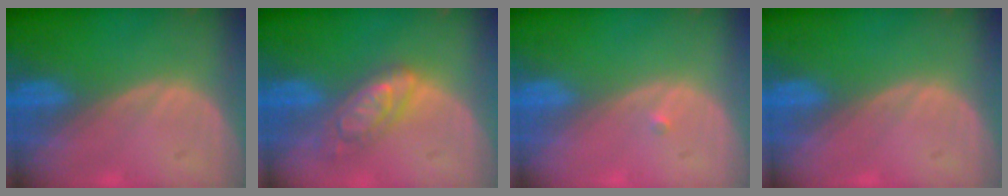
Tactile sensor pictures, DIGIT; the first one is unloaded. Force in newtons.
{"total": 6.2, "press": 5.5, "slide": 2.8}
{"total": 0.6, "press": 0.5, "slide": 0.4}
{"total": 0.0}